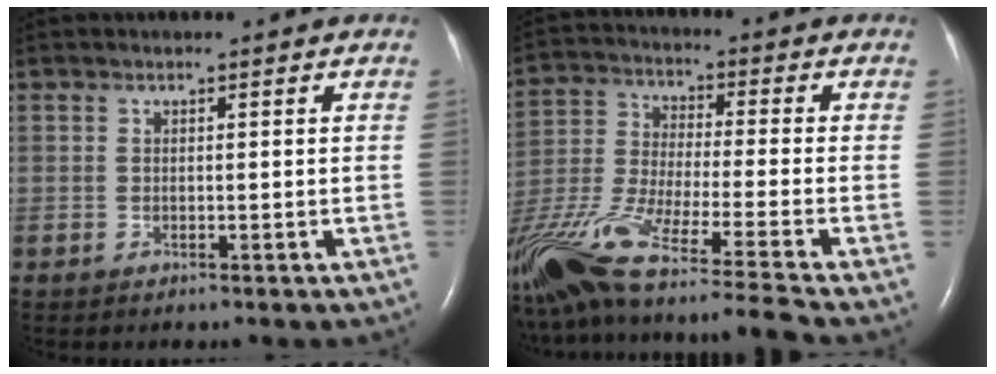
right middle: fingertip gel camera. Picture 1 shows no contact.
{"total": 25.4, "force": [-20.4, -1.6, 15.0], "torque": [-0.307, -0.061, -0.361]}